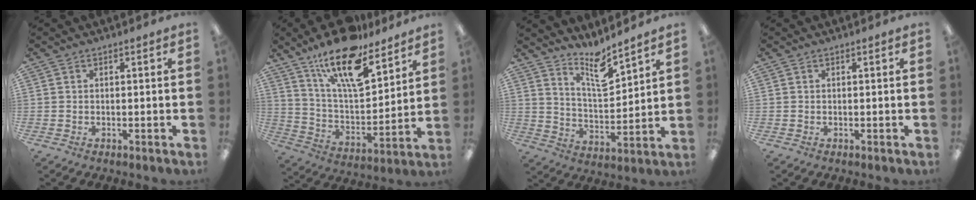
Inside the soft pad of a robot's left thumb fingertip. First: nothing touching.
{"total": 19.5, "force": [14.1, 6.8, 11.7], "torque": [-0.200, -0.083, 0.241]}
{"total": 10.1, "force": [8.3, 2.6, 5.1], "torque": [-0.083, -0.059, 0.144]}
{"total": 0.0}